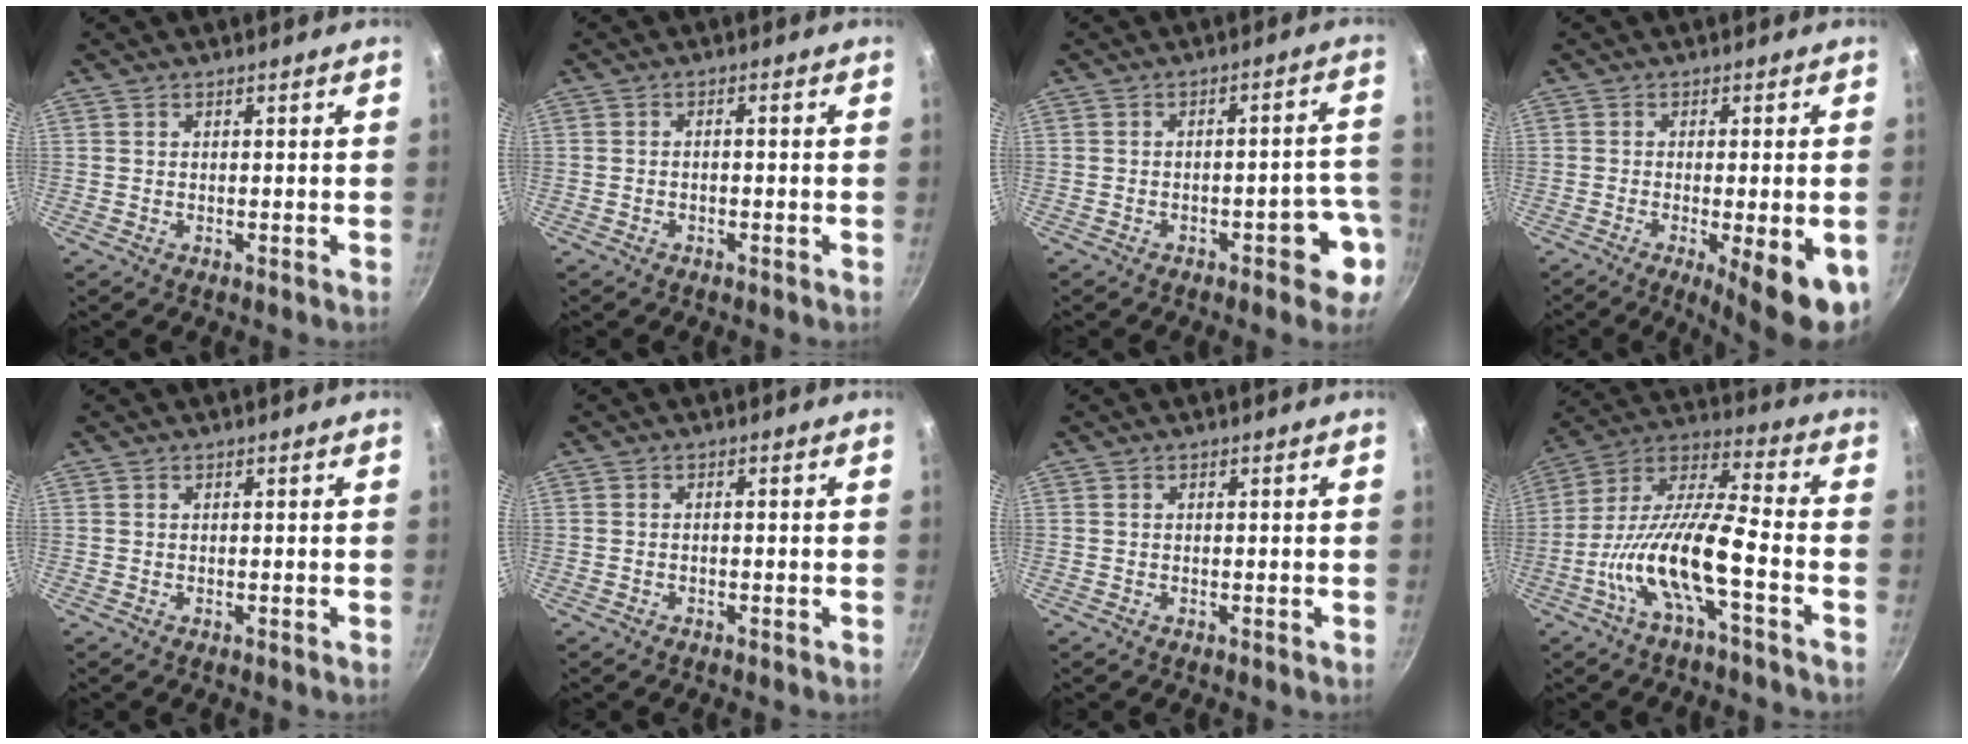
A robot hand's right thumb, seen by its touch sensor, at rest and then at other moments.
{"total": 1.2, "force": [-0.7, 0.5, 0.9], "torque": [-0.019, 0.014, -0.013]}
{"total": 6.5, "force": [-2.9, 3.0, 5.0], "torque": [-0.030, 0.043, -0.031]}
{"total": 11.9, "force": [-4.1, 2.7, 10.9], "torque": [-0.138, -0.003, -0.051]}
{"total": 0.0}
{"total": 0.7, "force": [-0.5, 0.3, 0.4], "torque": [-0.014, 0.007, -0.009]}
{"total": 0.0}
{"total": 15.6, "force": [-5.7, 4.0, 14.0], "torque": [-0.267, 0.046, -0.122]}